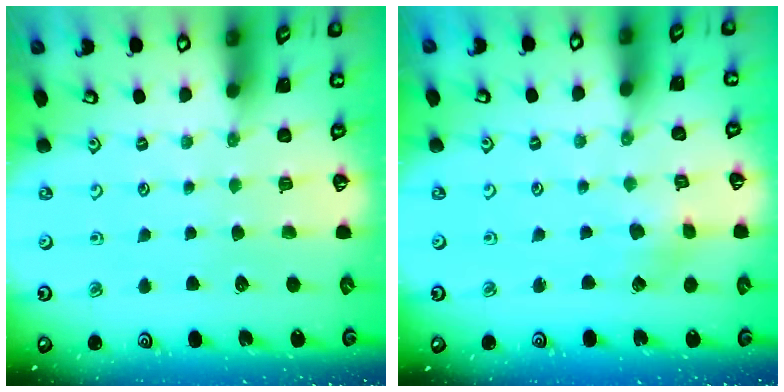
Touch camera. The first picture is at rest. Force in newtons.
{"total": 2.7, "press": 2.7, "slide": 0.1}